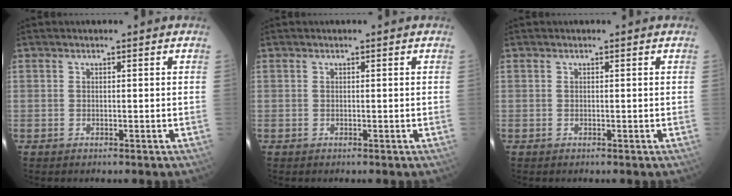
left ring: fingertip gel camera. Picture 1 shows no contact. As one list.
[{"total": 0.0}, {"total": 0.0}]